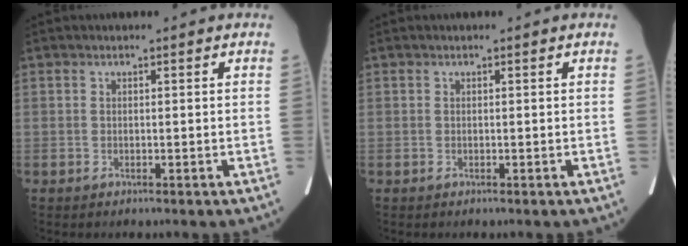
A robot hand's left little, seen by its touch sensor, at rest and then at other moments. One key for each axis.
{"total": 0.0}